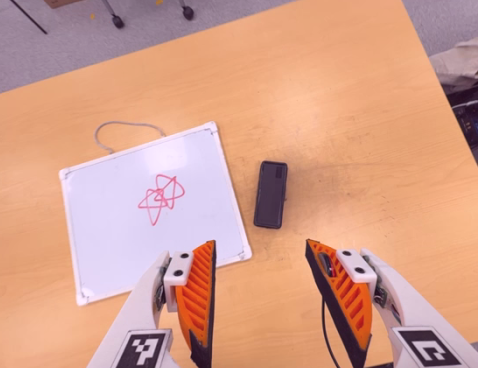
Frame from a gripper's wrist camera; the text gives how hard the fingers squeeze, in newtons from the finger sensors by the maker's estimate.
{"total": 0.0}